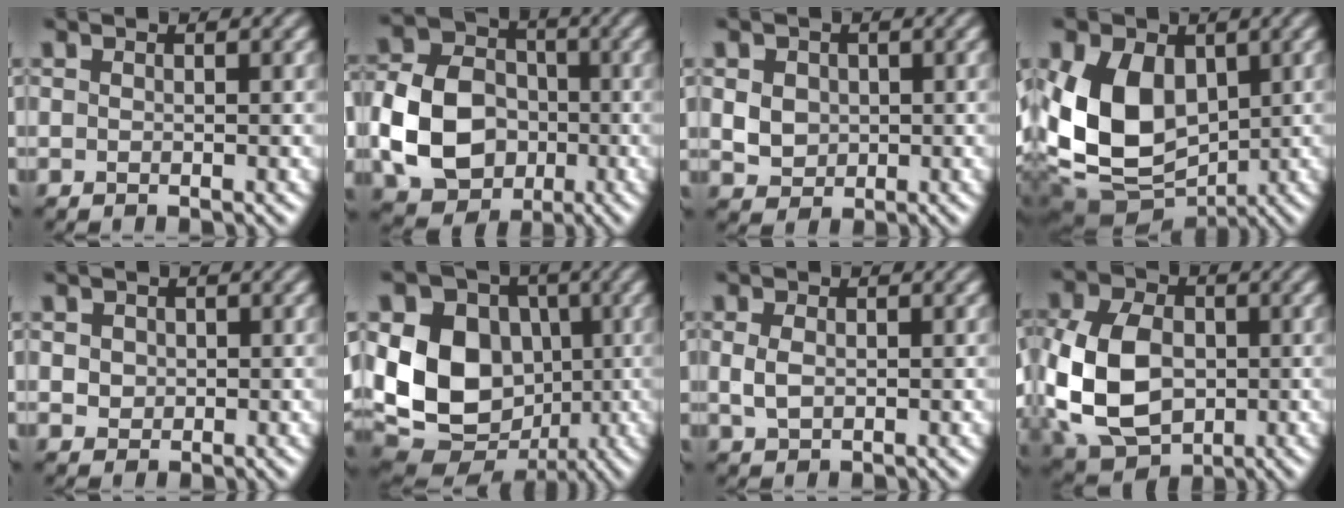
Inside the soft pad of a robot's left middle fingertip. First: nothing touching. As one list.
[{"total": 9.8, "force": [-1.9, 7.8, 5.7], "torque": [-0.124, -0.003, -0.045]}, {"total": 3.1, "force": [0.5, 2.6, 1.5], "torque": [-0.035, 0.005, 0.011]}, {"total": 10.0, "force": [0.5, 7.3, 6.9], "torque": [-0.142, -0.012, 0.004]}, {"total": 2.1, "force": [0.6, 1.8, 1.0], "torque": [-0.016, 0.009, 0.014]}, {"total": 14.5, "force": [-0.2, 11.6, 8.8], "torque": [-0.179, 0.001, -0.012]}, {"total": 1.9, "force": [0.2, 1.3, 1.4], "torque": [-0.034, 0.000, 0.004]}, {"total": 11.2, "force": [-1.3, 8.0, 7.7], "torque": [-0.185, -0.011, -0.032]}]